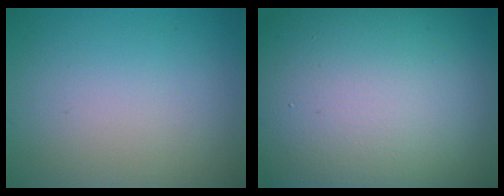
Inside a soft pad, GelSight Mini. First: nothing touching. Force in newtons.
{"total": 20.5, "press": 20.5, "slide": 1.1}